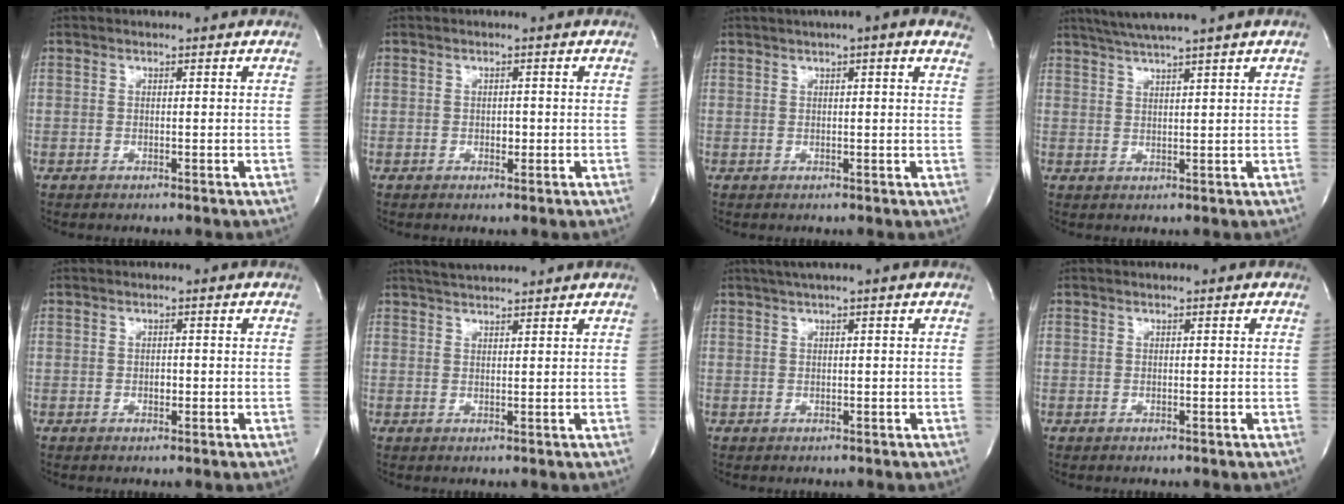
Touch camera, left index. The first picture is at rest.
{"total": 1.0, "force": [-0.3, 0.7, 0.6], "torque": [-0.011, -0.001, -0.003]}
{"total": 7.4, "force": [5.0, 0.9, 5.4], "torque": [-0.073, 0.028, 0.057]}
{"total": 6.6, "force": [5.3, -1.5, 3.8], "torque": [-0.062, 0.016, 0.090]}
{"total": 0.8, "force": [-0.3, 0.6, 0.5], "torque": [-0.011, -0.001, -0.004]}
{"total": 4.8, "force": [4.5, -0.2, 1.5], "torque": [-0.029, 0.026, 0.077]}
{"total": 2.6, "force": [1.7, -0.4, 2.0], "torque": [-0.042, 0.018, 0.034]}
{"total": 0.6, "force": [0.4, 0.1, 0.4], "torque": [-0.007, 0.006, 0.004]}